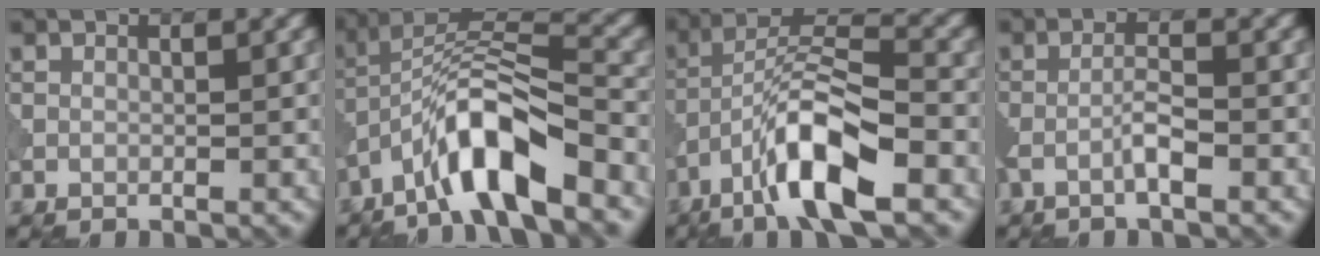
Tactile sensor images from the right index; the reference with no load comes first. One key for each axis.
{"total": 8.6, "fx": -4.9, "fy": 2.2, "fz": 6.7, "tx": -0.119, "ty": 0.018, "tz": -0.093}
{"total": 9.4, "fx": -5.0, "fy": 2.5, "fz": 7.6, "tx": -0.133, "ty": 0.016, "tz": -0.096}
{"total": 2.2, "fx": -0.8, "fy": 0.2, "fz": 2.0, "tx": -0.038, "ty": 0.009, "tz": -0.023}